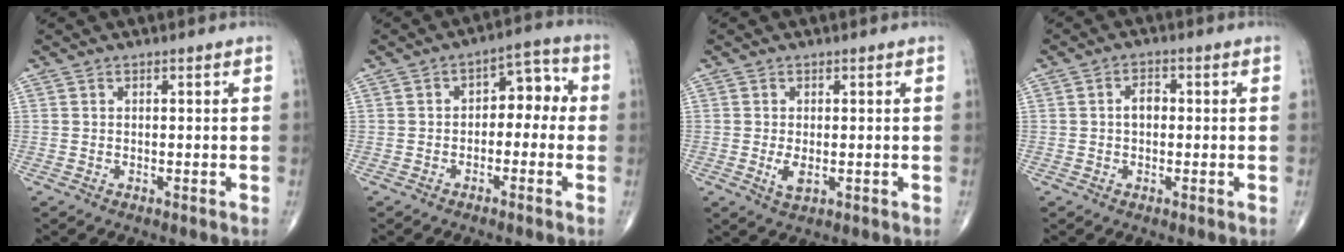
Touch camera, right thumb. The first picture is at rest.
{"total": 6.9, "force": [-0.7, 4.5, 5.1], "torque": [-0.038, 0.039, -0.021]}
{"total": 2.5, "force": [-0.4, 1.2, 2.2], "torque": [-0.045, -0.007, -0.005]}
{"total": 2.7, "force": [0.0, 1.8, 2.0], "torque": [-0.027, 0.009, -0.005]}